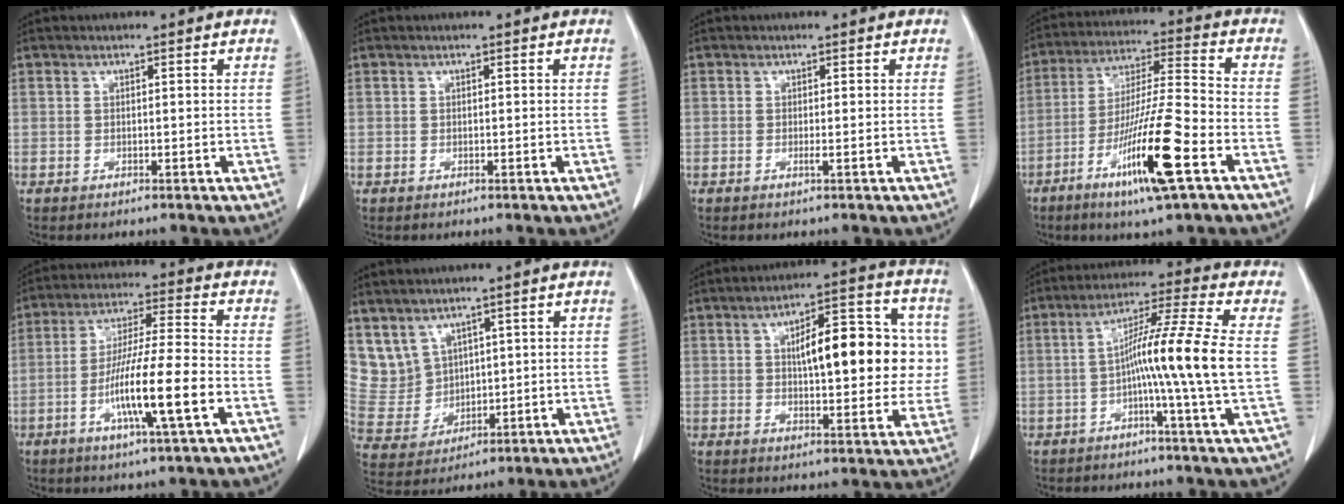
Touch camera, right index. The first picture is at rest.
{"total": 0.0}
{"total": 0.6, "force": [-0.1, 0.0, 0.6], "torque": [-0.014, -0.002, -0.001]}
{"total": 15.3, "force": [-7.0, 0.1, 13.6], "torque": [-0.259, -0.021, -0.124]}
{"total": 12.7, "force": [-4.1, 0.1, 12.0], "torque": [-0.221, -0.010, -0.076]}
{"total": 8.5, "force": [5.1, 6.5, 2.0], "torque": [-0.060, 0.025, 0.127]}
{"total": 15.2, "force": [2.4, 5.2, 14.1], "torque": [-0.192, 0.035, 0.039]}
{"total": 11.6, "force": [-1.0, -2.0, 11.4], "torque": [-0.197, 0.002, -0.024]}